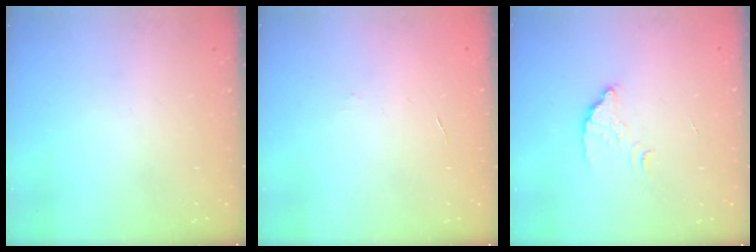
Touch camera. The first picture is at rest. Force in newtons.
{"total": 3.1, "press": 3.1, "slide": 0.2}
{"total": 2.9, "press": 2.9, "slide": 0.3}